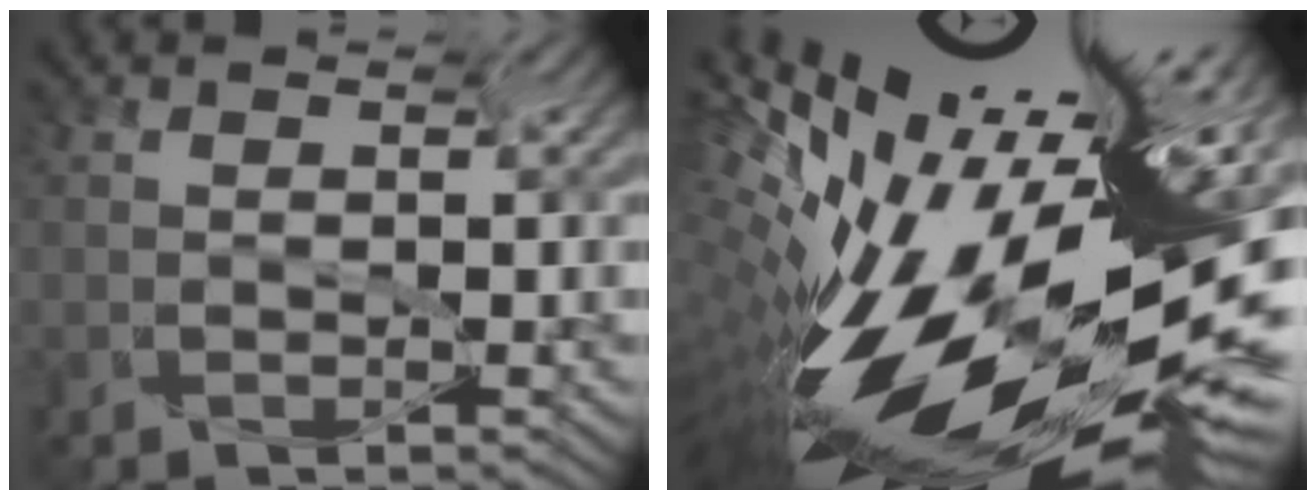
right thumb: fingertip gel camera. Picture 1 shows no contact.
{"total": 16.9, "force": [-5.8, 4.8, 15.2], "torque": [-0.247, -0.047, -0.090]}